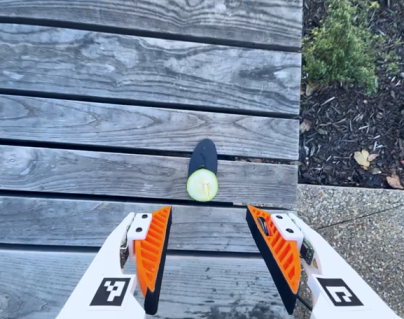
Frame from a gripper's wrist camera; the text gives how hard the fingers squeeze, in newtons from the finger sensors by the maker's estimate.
{"total": 0.5, "left": 0.3, "right": 0.7}